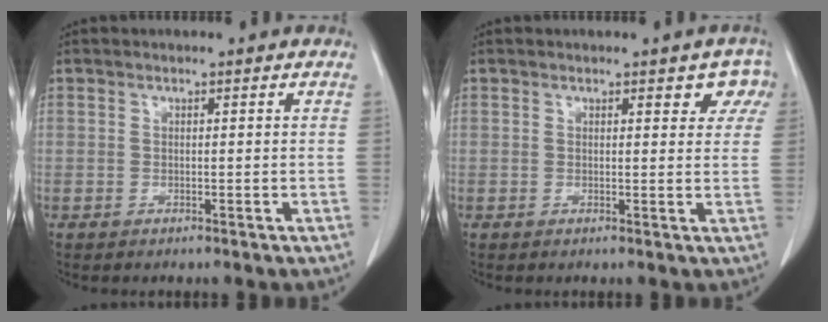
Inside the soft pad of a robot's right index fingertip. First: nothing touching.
{"total": 3.4, "force": [1.9, 1.7, 2.3], "torque": [-0.008, 0.005, 0.014]}